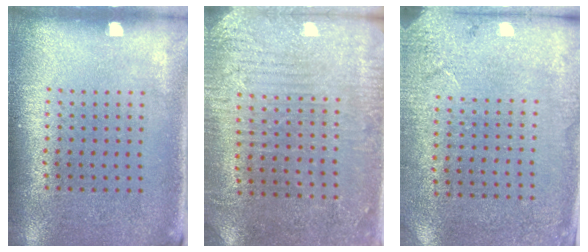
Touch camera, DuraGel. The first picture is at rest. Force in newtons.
{"total": 2.9, "press": 2.7, "slide": 0.9}
{"total": 2.6, "press": 2.4, "slide": 1.1}